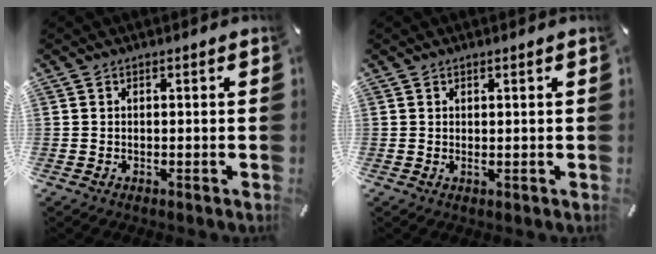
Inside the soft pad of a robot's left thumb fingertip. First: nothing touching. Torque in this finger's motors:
{"motor_torque": [-0.38, -0.29, -0.13, 0.06, 0.03]}